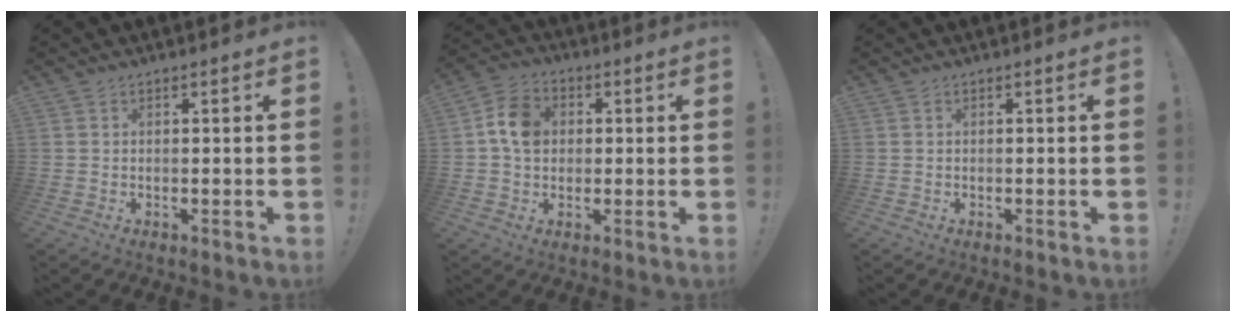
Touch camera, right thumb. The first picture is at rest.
{"total": 9.5, "force": [1.3, 7.5, 5.7], "torque": [-0.091, 0.016, 0.027]}
{"total": 0.0}